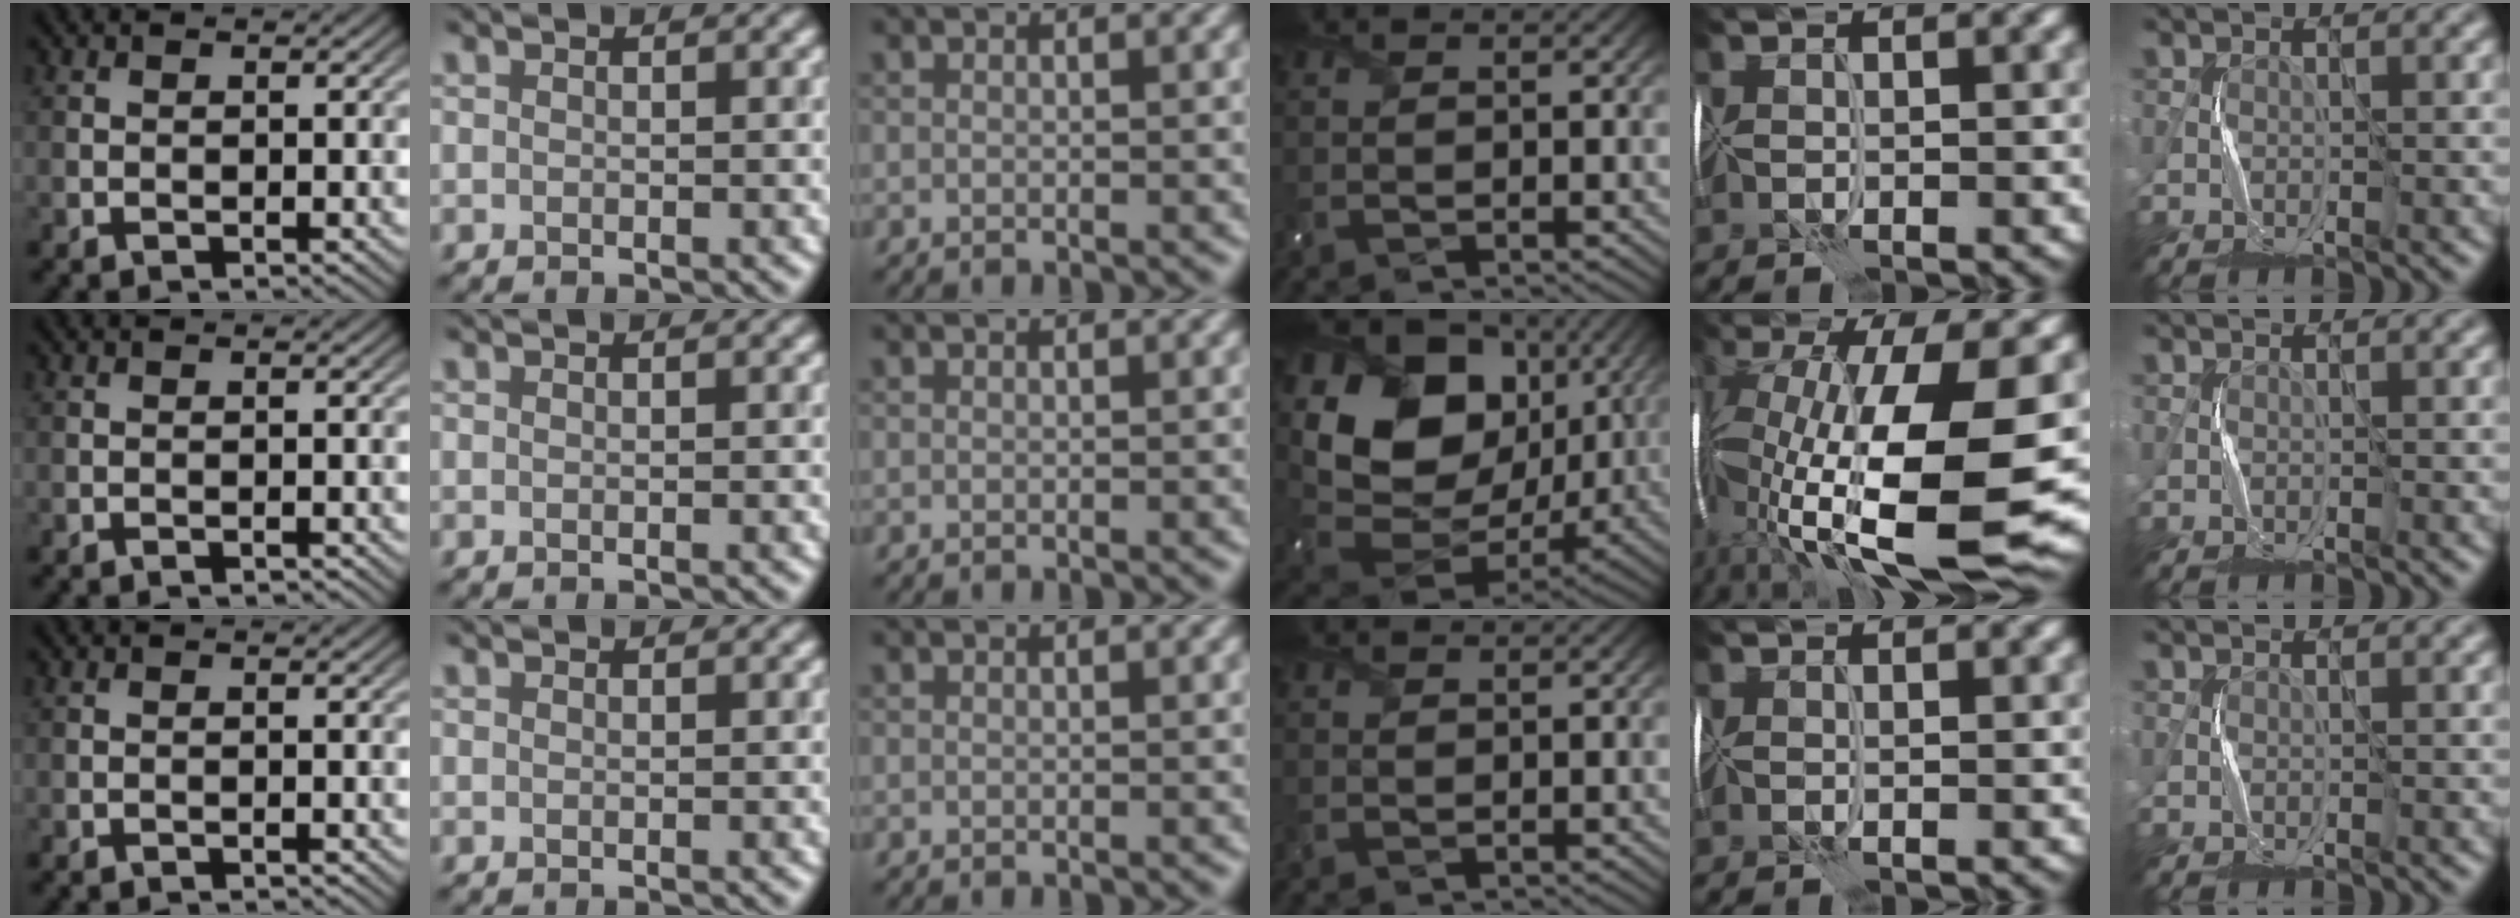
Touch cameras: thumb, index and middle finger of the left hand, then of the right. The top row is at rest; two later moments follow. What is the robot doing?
{"motion": "wrap", "object": "cellophane"}